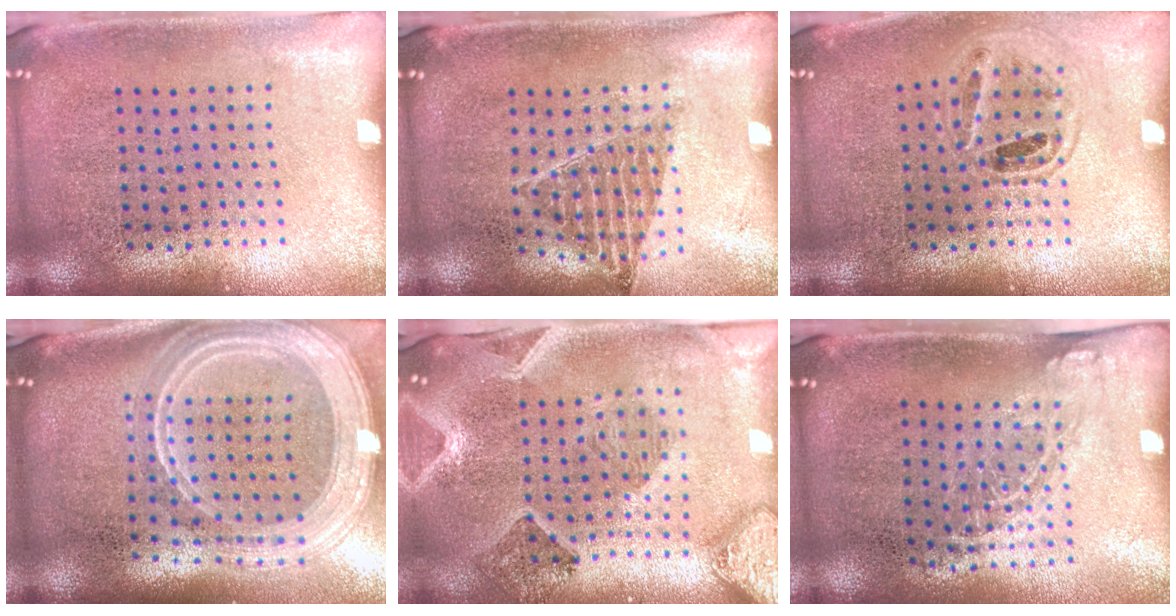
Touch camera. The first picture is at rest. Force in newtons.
{"total": 0.9, "press": 0.9, "slide": 0.1}
{"total": 0.9, "press": 0.9, "slide": 0.1}
{"total": 3.0, "press": 2.4, "slide": 1.8}
{"total": 2.1, "press": 1.9, "slide": 0.7}
{"total": 1.3, "press": 1.0, "slide": 0.9}